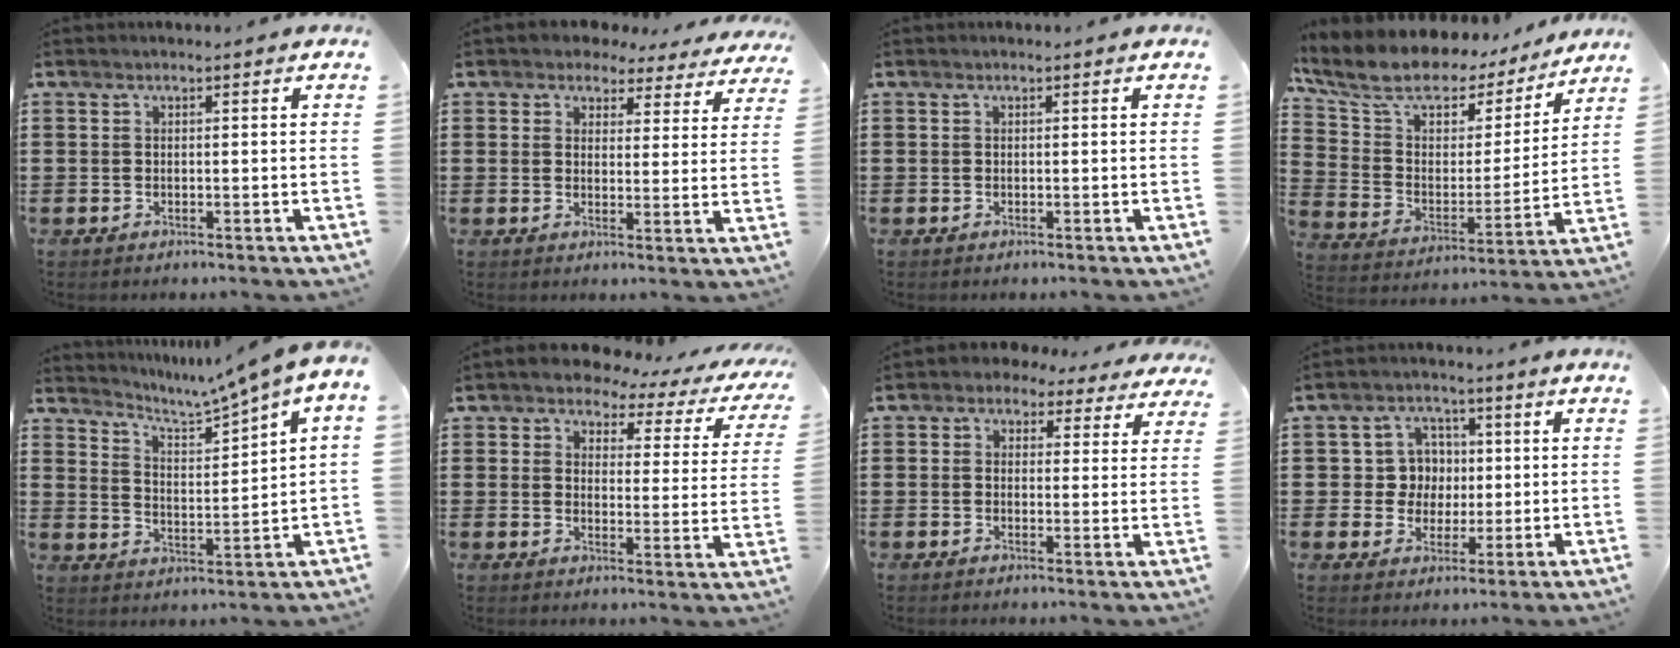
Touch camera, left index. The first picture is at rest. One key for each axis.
{"total": 3.8, "fx": 3.4, "fy": 1.5, "fz": 0.6, "tx": -0.023, "ty": -0.013, "tz": 0.058}
{"total": 0.0}
{"total": 10.2, "fx": 8.0, "fy": 4.9, "fz": 4.1, "tx": -0.114, "ty": -0.050, "tz": 0.139}
{"total": 4.4, "fx": 3.6, "fy": -0.3, "fz": 2.6, "tx": -0.071, "ty": -0.030, "tz": 0.048}
{"total": 4.2, "fx": 3.5, "fy": 1.7, "fz": 1.4, "tx": -0.042, "ty": -0.018, "tz": 0.054}
{"total": 2.8, "fx": 2.2, "fy": 1.7, "fz": 0.7, "tx": -0.019, "ty": -0.002, "tz": 0.037}
{"total": 6.1, "fx": 0.6, "fy": 5.8, "fz": 1.9, "tx": -0.055, "ty": 0.015, "tz": 0.008}